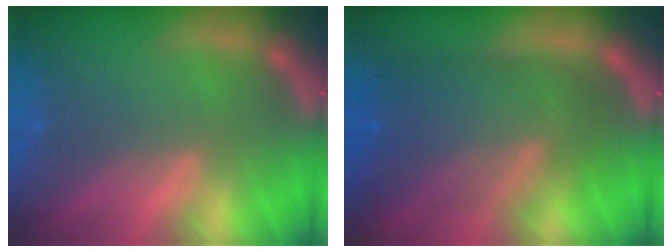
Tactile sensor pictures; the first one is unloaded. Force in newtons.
{"total": 9.5}